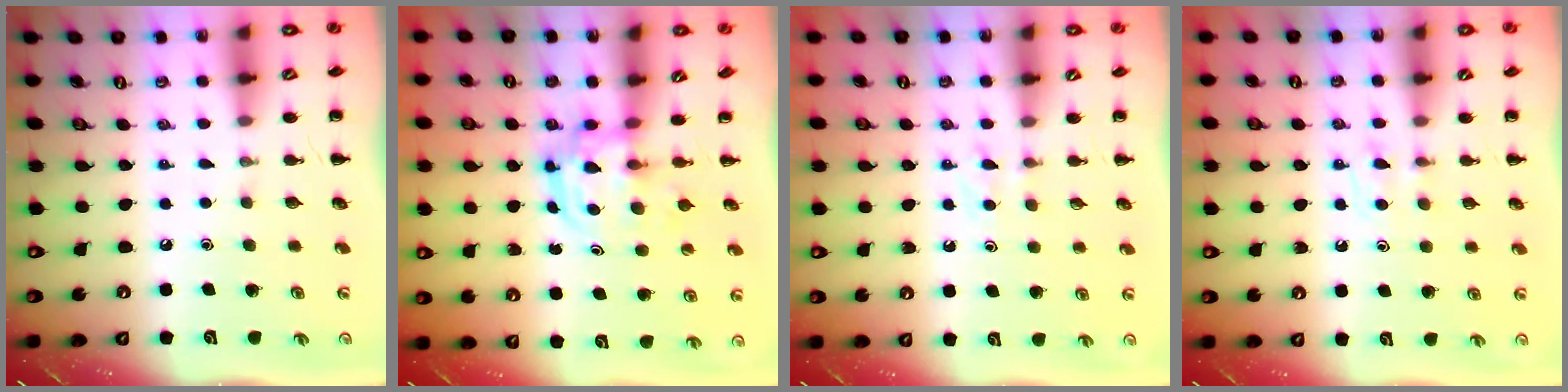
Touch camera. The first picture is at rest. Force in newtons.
{"total": 2.9, "press": 2.9, "slide": 0.3}
{"total": 3.8, "press": 3.6, "slide": 1.2}
{"total": 4.0, "press": 3.6, "slide": 1.7}